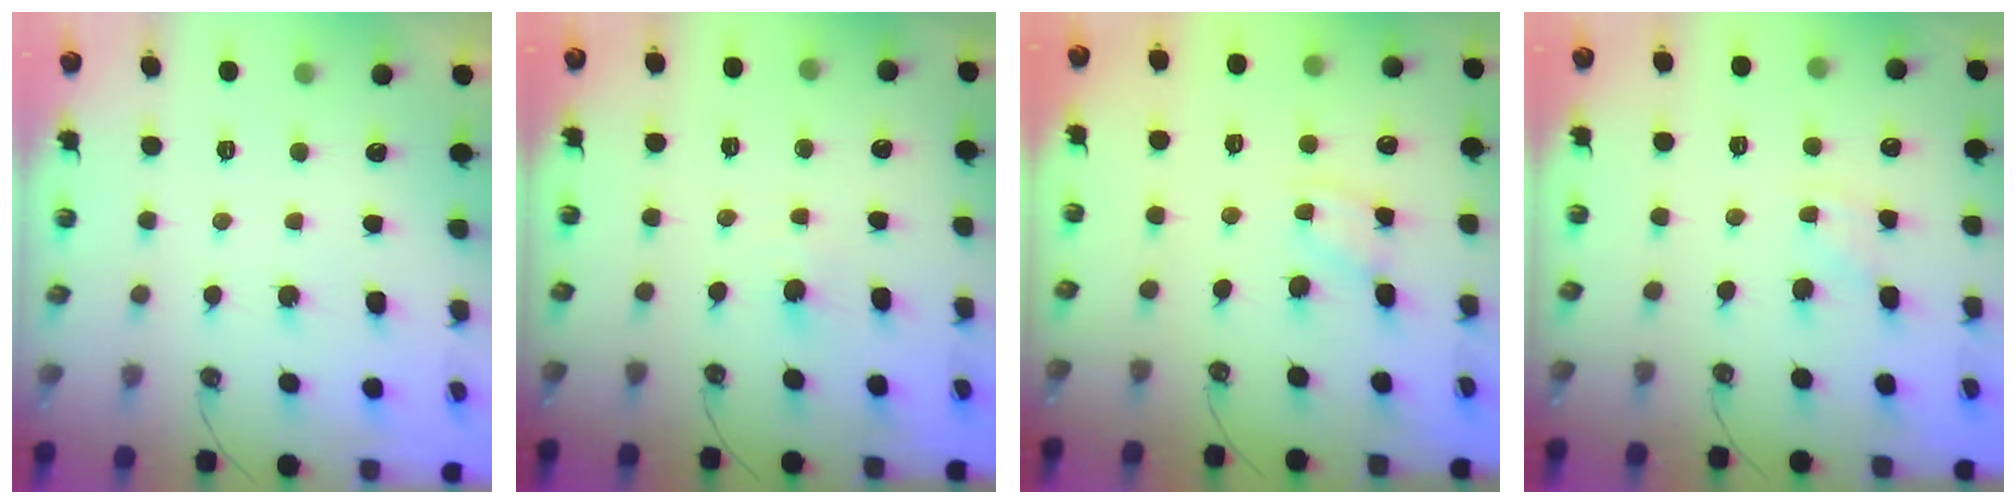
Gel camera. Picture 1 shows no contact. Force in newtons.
{"total": 2.7, "press": 2.7, "slide": 0.5}
{"total": 1.7, "press": 1.7, "slide": 0.3}
{"total": 2.4, "press": 2.4, "slide": 0.4}